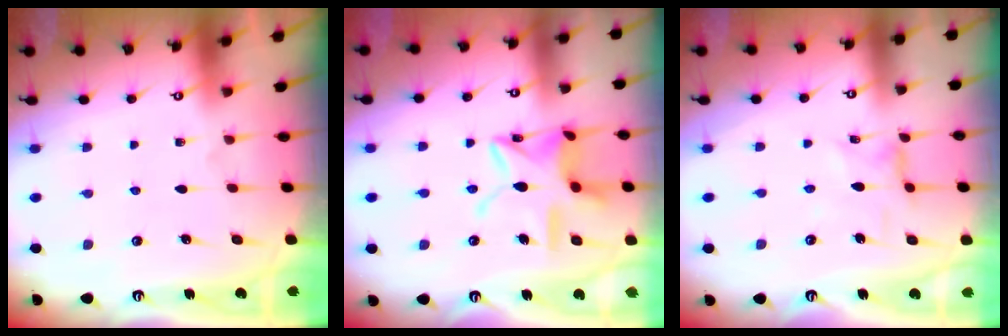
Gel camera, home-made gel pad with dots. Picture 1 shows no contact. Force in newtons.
{"total": 13.3, "press": 13.3, "slide": 1.0}
{"total": 1.3, "press": 1.3, "slide": 0.2}